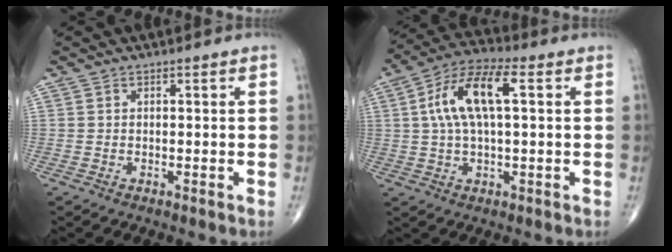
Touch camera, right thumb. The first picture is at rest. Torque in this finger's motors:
{"motor_torque": [-0.27, 0.70, 0.36, 0.06, 0.12]}